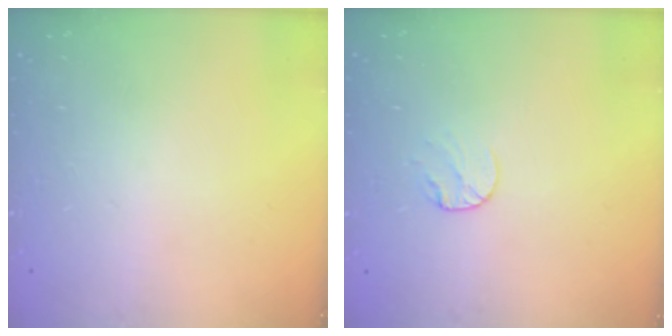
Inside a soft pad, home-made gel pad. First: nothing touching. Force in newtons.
{"total": 5.3, "press": 5.3, "slide": 0.6}